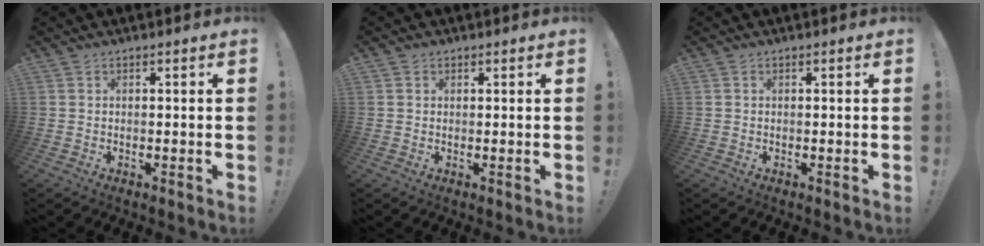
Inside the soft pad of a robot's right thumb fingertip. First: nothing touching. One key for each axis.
{"total": 0.8, "fx": 0.5, "fy": 0.6, "fz": 0.0, "tx": 0.003, "ty": -0.001, "tz": 0.009}
{"total": 0.0}